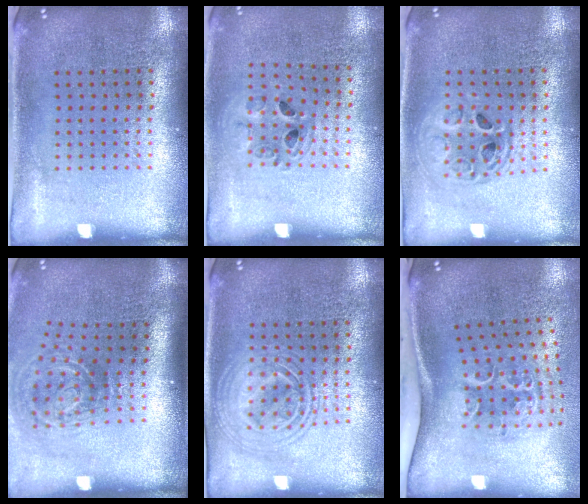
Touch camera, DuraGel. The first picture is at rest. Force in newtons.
{"total": 0.9, "press": 0.9, "slide": 0.2}
{"total": 1.5, "press": 1.3, "slide": 0.8}
{"total": 2.0, "press": 1.2, "slide": 1.6}
{"total": 3.0, "press": 3.0, "slide": 0.4}
{"total": 2.3, "press": 1.4, "slide": 1.9}